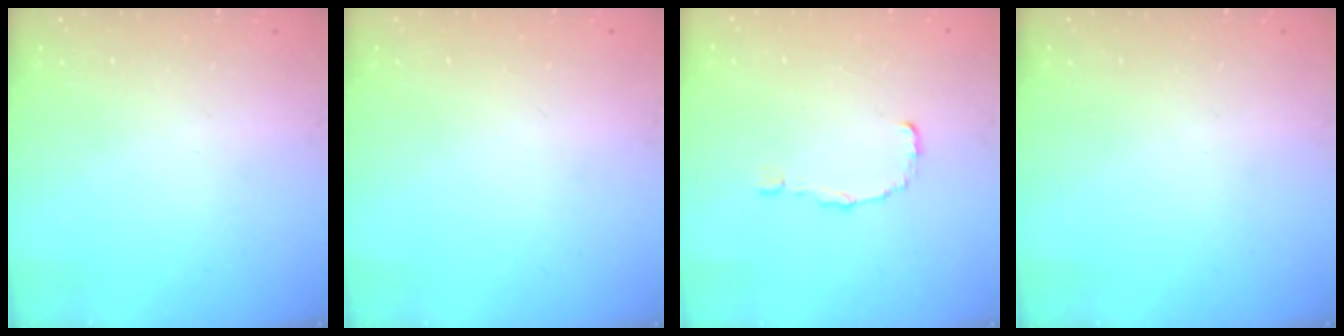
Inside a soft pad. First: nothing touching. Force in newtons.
{"total": 0.0}
{"total": 0.7, "press": 0.7, "slide": 0.0}
{"total": 0.0}